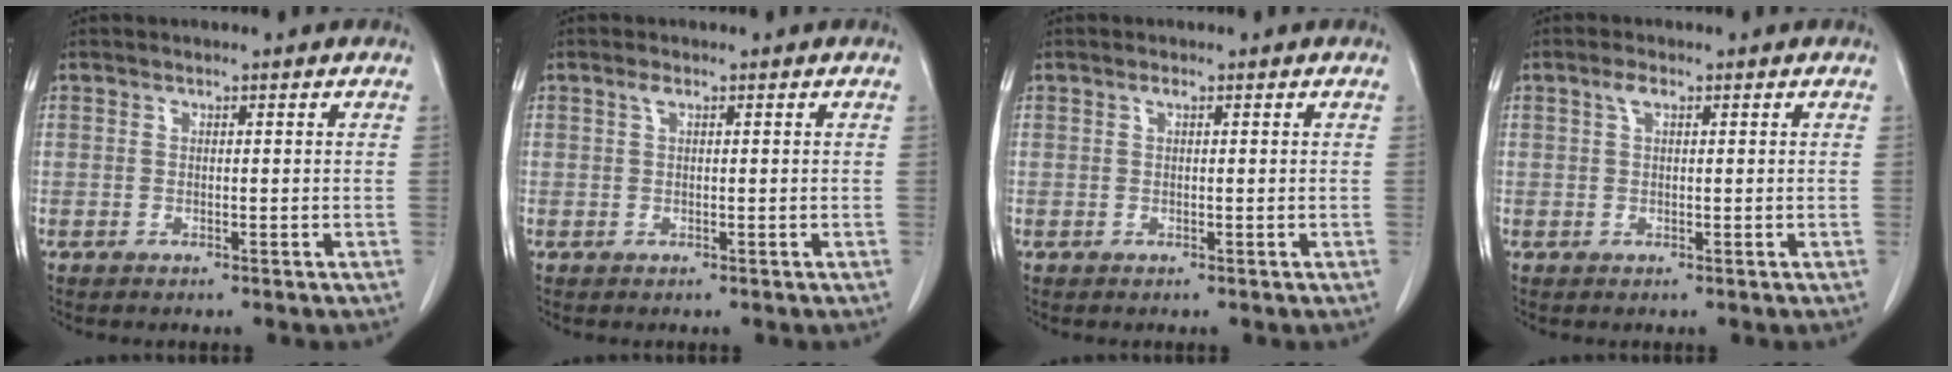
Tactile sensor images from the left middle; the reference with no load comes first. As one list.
[{"total": 0.9, "force": [0.5, 0.2, 0.7], "torque": [-0.015, 0.005, 0.008]}, {"total": 0.5, "force": [0.3, 0.0, 0.4], "torque": [-0.010, -0.001, 0.004]}, {"total": 1.6, "force": [0.8, 0.6, 1.2], "torque": [-0.028, 0.008, 0.016]}]